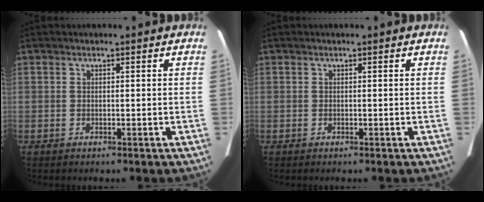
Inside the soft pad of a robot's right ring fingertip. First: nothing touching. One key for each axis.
{"total": 0.0}